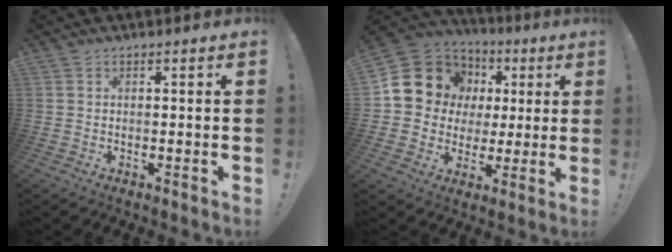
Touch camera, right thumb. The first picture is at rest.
{"total": 14.3, "force": [5.1, 12.5, 4.7], "torque": [-0.070, -0.023, 0.122]}